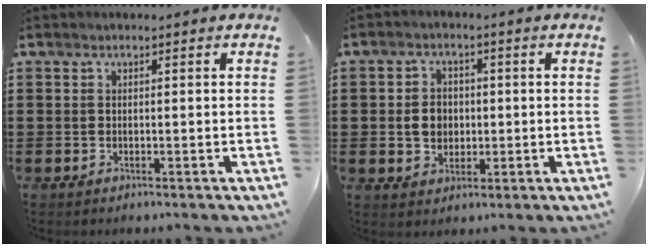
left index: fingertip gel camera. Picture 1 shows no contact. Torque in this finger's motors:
{"motor_torque": [1.16, 0.11, 0.46, 0.04]}